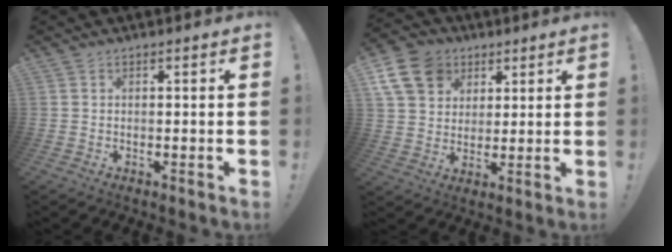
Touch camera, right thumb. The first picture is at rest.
{"total": 14.2, "force": [6.2, 11.2, 6.0], "torque": [-0.090, -0.028, 0.127]}